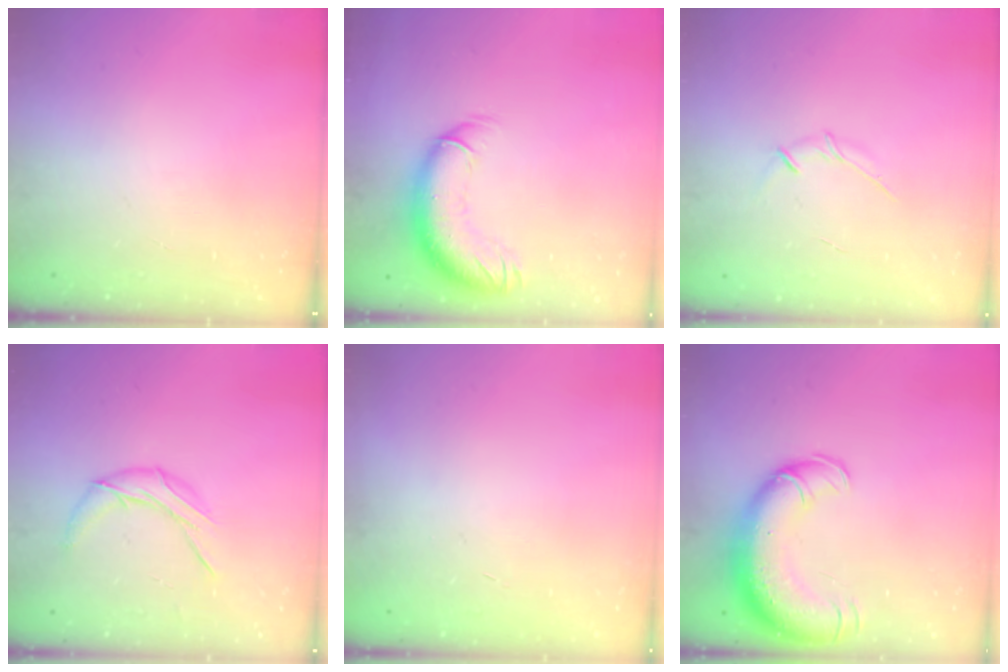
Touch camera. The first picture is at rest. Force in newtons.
{"total": 13.0, "press": 12.6, "slide": 3.4}
{"total": 3.5, "press": 3.4, "slide": 0.8}
{"total": 8.4, "press": 8.4, "slide": 0.3}
{"total": 0.6, "press": 0.5, "slide": 0.2}
{"total": 16.2, "press": 15.7, "slide": 3.9}